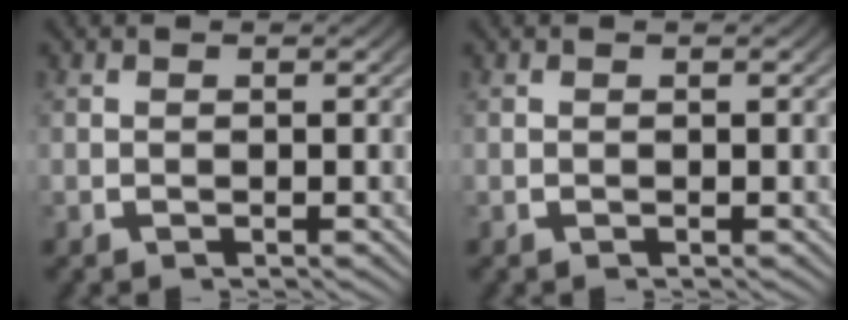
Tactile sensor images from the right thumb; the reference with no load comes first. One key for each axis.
{"total": 0.0}